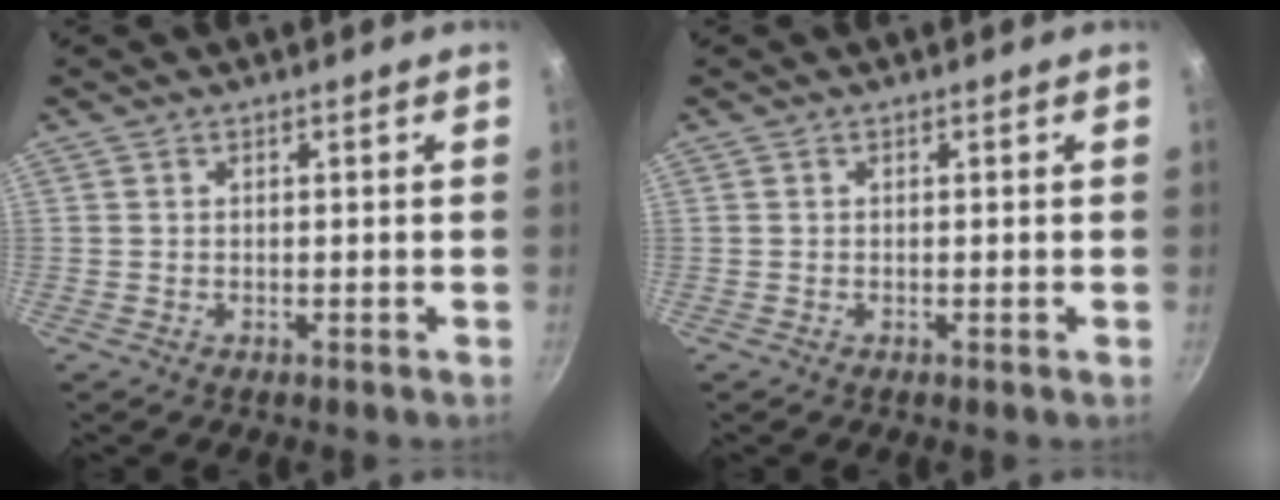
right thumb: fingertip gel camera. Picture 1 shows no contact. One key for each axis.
{"total": 0.0}